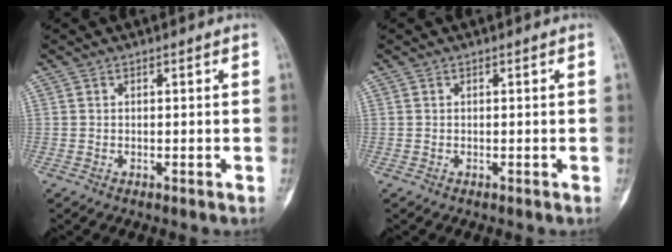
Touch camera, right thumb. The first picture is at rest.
{"total": 0.0}